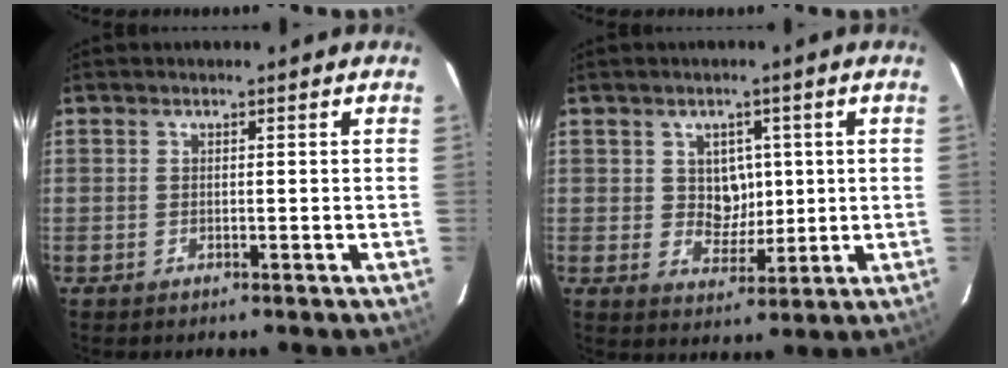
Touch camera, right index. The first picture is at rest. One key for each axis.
{"total": 5.5, "fx": 1.1, "fy": 4.8, "fz": 2.4, "tx": -0.038, "ty": 0.006, "tz": 0.025}